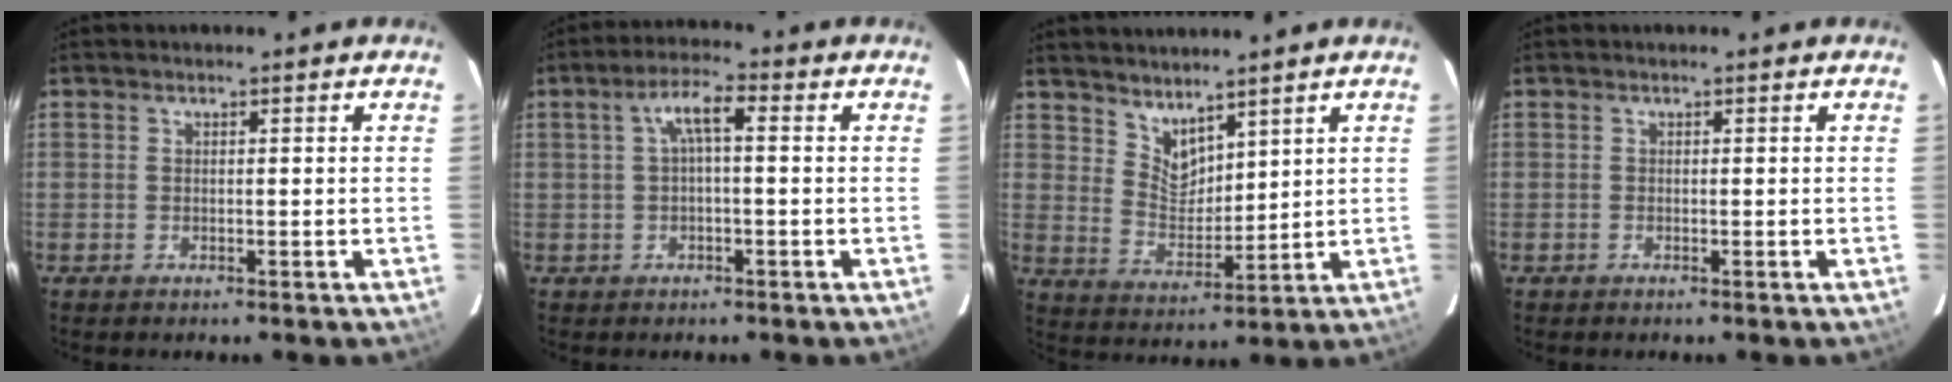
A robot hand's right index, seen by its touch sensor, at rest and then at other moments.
{"total": 4.6, "force": [0.5, 1.2, 4.4], "torque": [-0.083, 0.015, 0.012]}
{"total": 7.8, "force": [6.6, 3.5, 2.4], "torque": [-0.038, -0.001, 0.135]}
{"total": 0.0}